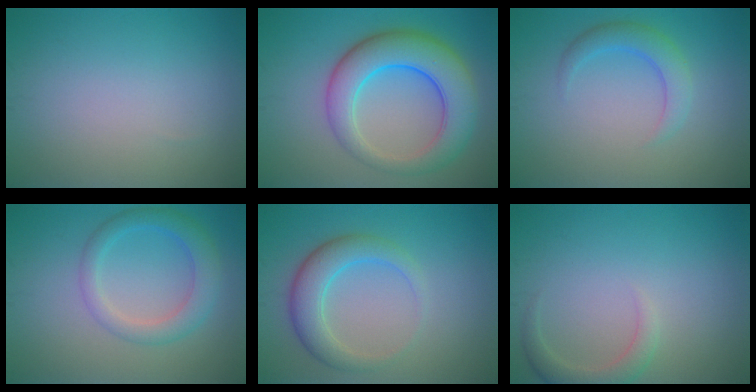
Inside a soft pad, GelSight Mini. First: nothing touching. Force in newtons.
{"total": 8.2, "press": 8.2, "slide": 0.1}
{"total": 2.8, "press": 2.8, "slide": 0.2}
{"total": 3.6, "press": 3.6, "slide": 0.0}
{"total": 4.2, "press": 4.2, "slide": 0.2}
{"total": 2.2, "press": 2.2, "slide": 0.3}